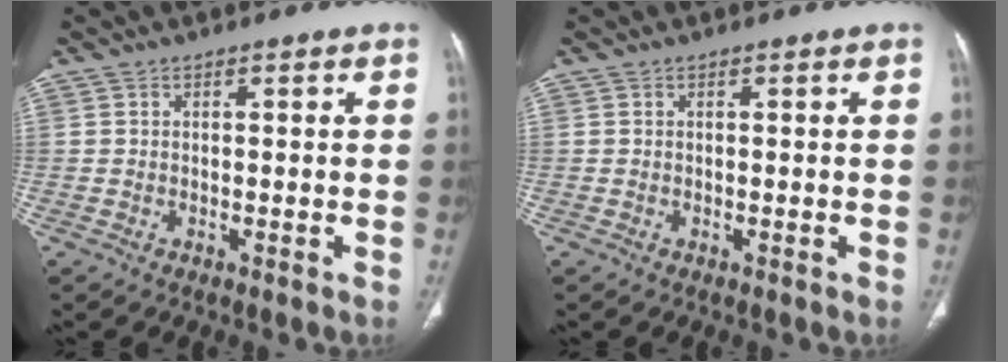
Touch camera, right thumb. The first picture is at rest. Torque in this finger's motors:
{"motor_torque": [-0.01, 0.01, -0.04, 0.04, 0.01]}